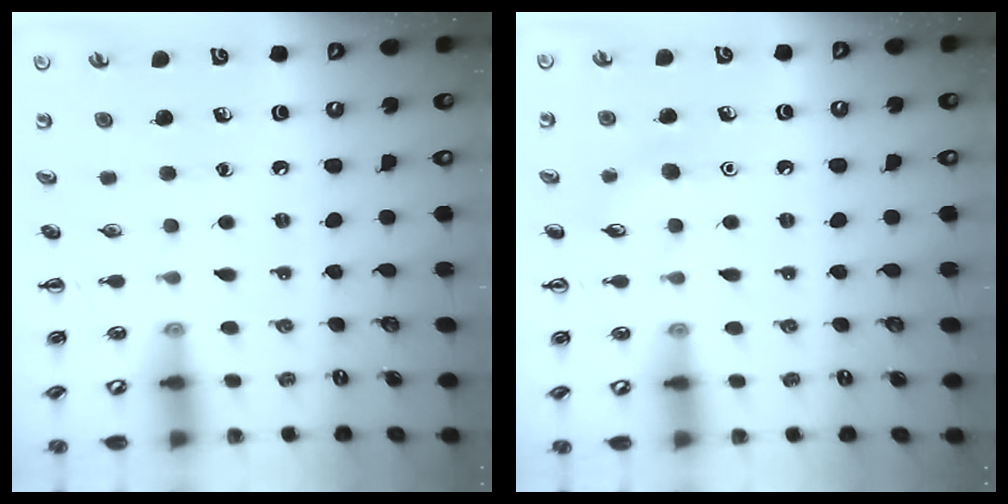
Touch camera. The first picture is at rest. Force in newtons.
{"total": 6.2, "press": 6.1, "slide": 1.4}